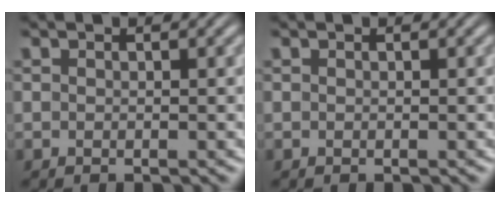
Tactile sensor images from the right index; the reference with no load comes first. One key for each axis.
{"total": 0.0}